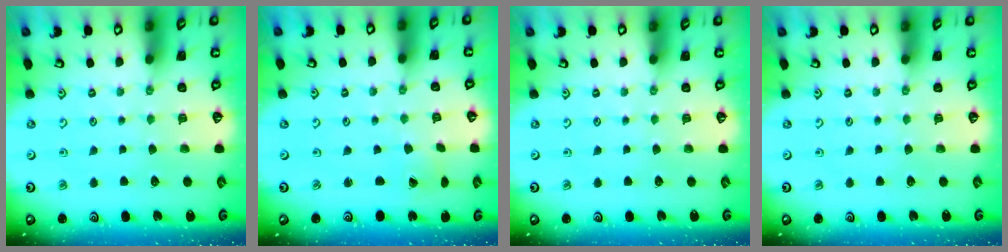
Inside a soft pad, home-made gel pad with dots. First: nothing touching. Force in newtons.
{"total": 1.3, "press": 1.2, "slide": 0.4}
{"total": 0.0}
{"total": 0.0}